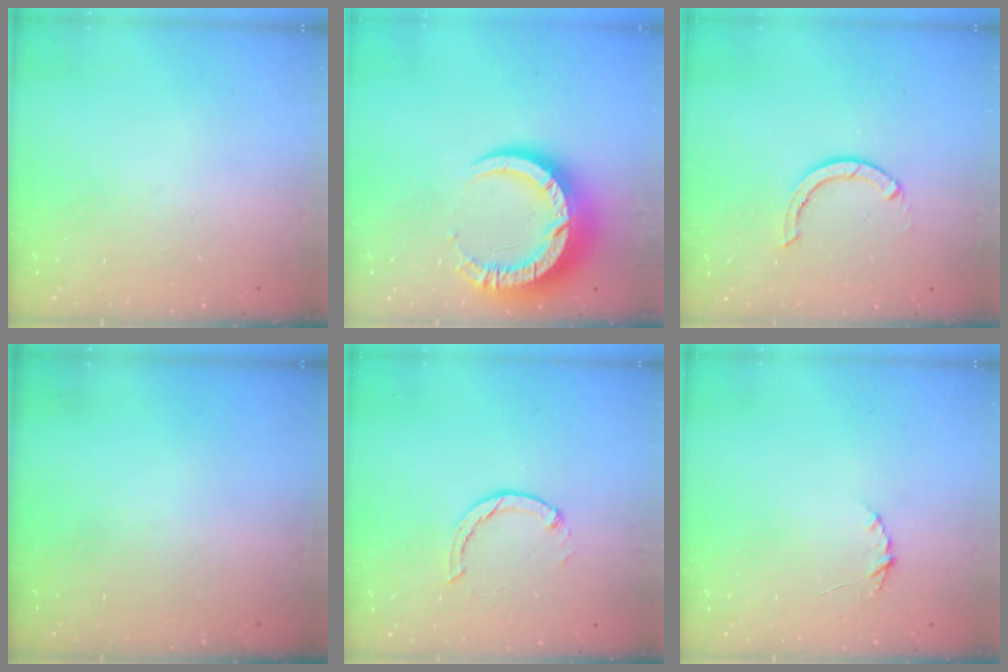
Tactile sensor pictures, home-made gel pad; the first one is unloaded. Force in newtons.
{"total": 13.7, "press": 13.6, "slide": 1.2}
{"total": 2.9, "press": 2.9, "slide": 0.1}
{"total": 0.0}
{"total": 0.0}
{"total": 3.9, "press": 3.9, "slide": 0.5}